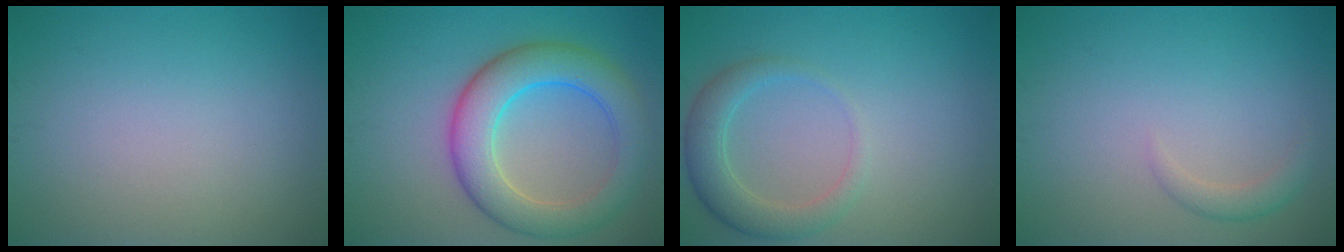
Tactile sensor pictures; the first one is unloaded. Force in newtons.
{"total": 7.3, "press": 7.3, "slide": 0.2}
{"total": 2.4, "press": 2.4, "slide": 0.4}
{"total": 1.4, "press": 1.4, "slide": 0.1}